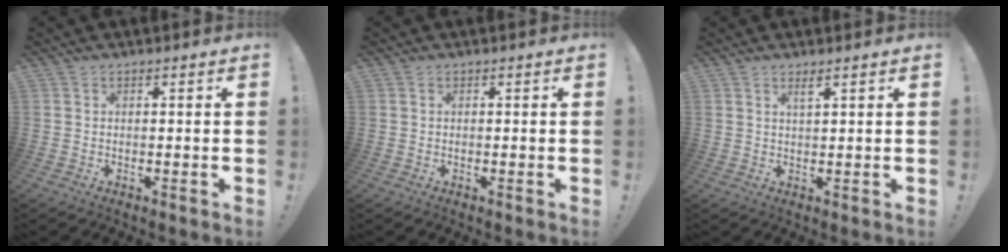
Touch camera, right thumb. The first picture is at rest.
{"total": 0.0}
{"total": 2.2, "force": [1.4, 0.0, 1.6], "torque": [-0.034, -0.003, 0.023]}